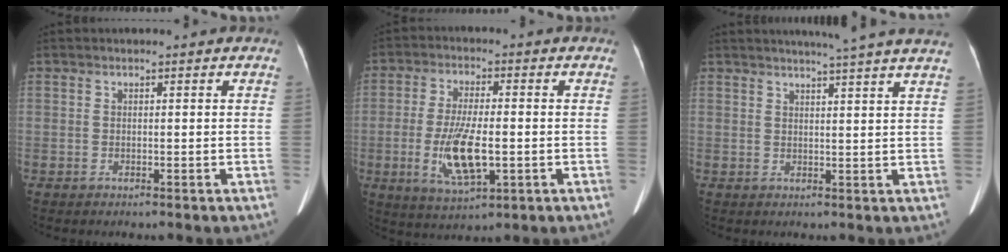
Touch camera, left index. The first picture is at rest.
{"total": 9.7, "force": [-2.0, 2.8, 9.0], "torque": [-0.184, -0.009, -0.030]}
{"total": 10.6, "force": [9.2, -1.2, 5.1], "torque": [-0.071, -0.003, 0.096]}